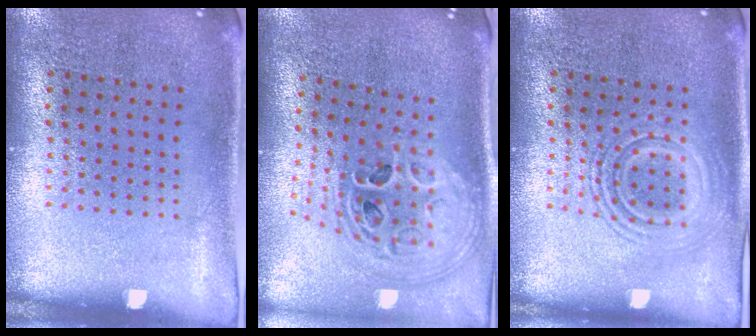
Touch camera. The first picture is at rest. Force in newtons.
{"total": 2.9, "press": 2.1, "slide": 2.0}
{"total": 2.6, "press": 2.6, "slide": 0.5}